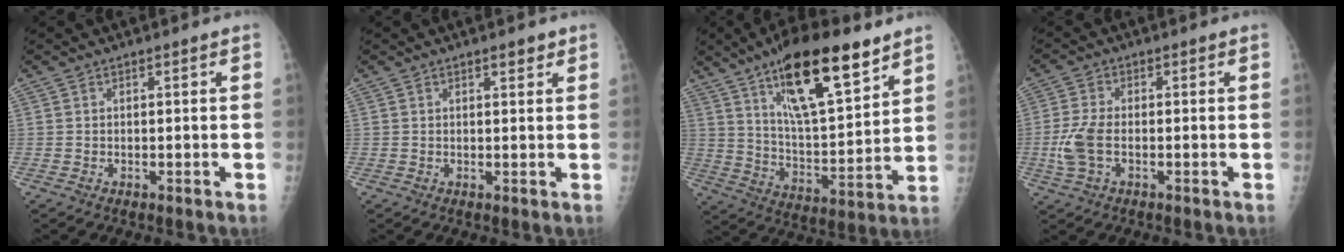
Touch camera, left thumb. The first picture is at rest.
{"total": 1.7, "force": [1.1, 0.6, 1.1], "torque": [-0.007, -0.004, 0.014]}
{"total": 21.0, "force": [12.5, 6.4, 15.6], "torque": [-0.231, -0.054, 0.217]}
{"total": 5.9, "force": [-1.5, 3.2, 4.7], "torque": [-0.118, 0.006, -0.032]}